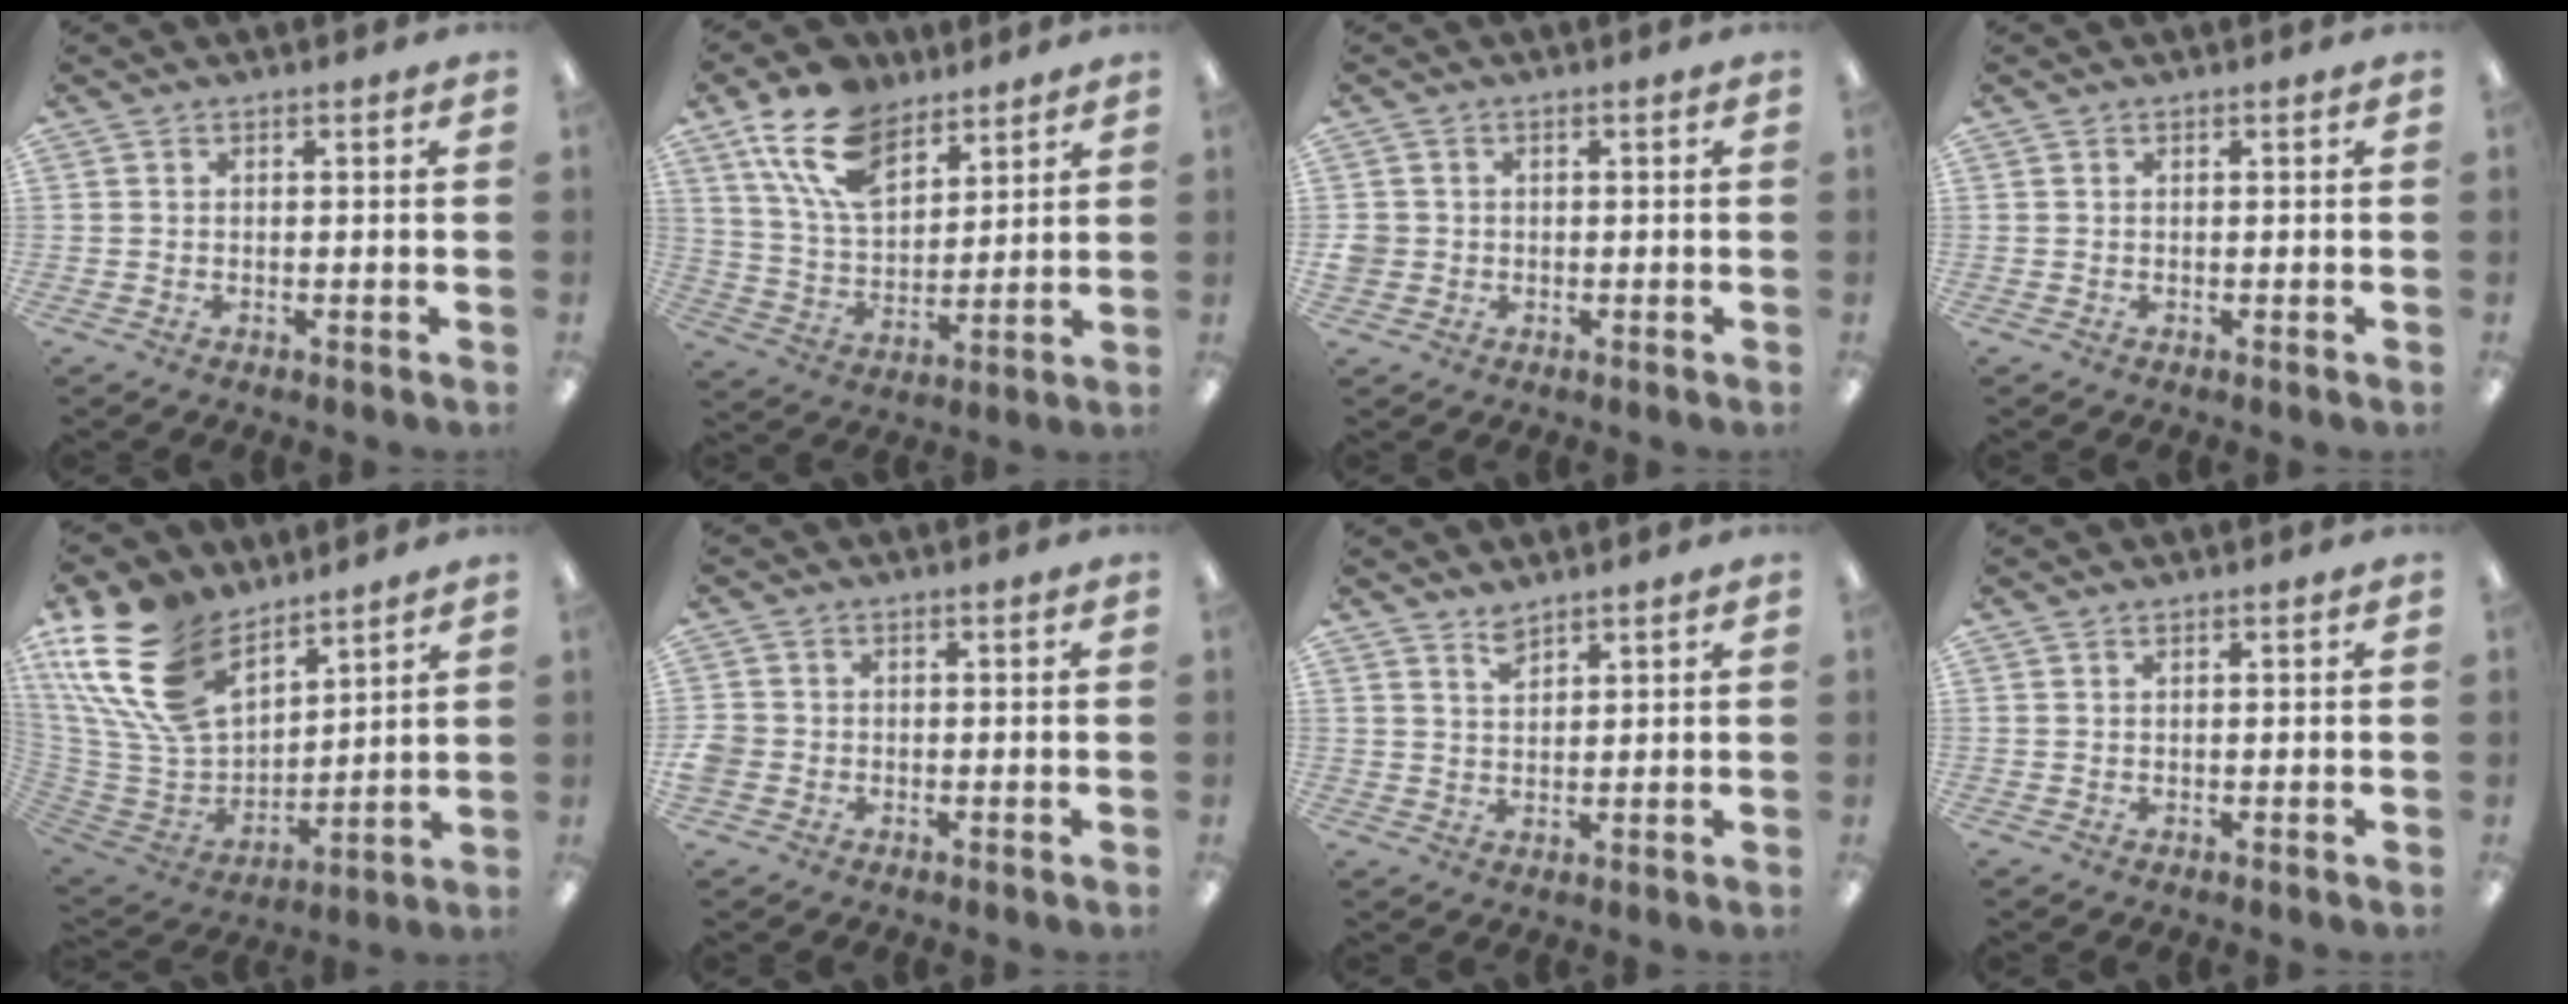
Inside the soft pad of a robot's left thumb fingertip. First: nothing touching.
{"total": 16.0, "force": [9.9, 8.9, 8.9], "torque": [-0.174, -0.030, 0.186]}
{"total": 2.8, "force": [-0.1, 2.7, 0.6], "torque": [-0.012, 0.004, -0.002]}
{"total": 0.0}
{"total": 22.9, "force": [13.4, 13.2, 13.1], "torque": [-0.303, -0.066, 0.248]}
{"total": 3.0, "force": [-0.7, 2.7, 0.9], "torque": [-0.014, 0.007, -0.013]}
{"total": 2.9, "force": [2.6, 0.8, 1.0], "torque": [-0.016, -0.011, 0.048]}
{"total": 0.0}